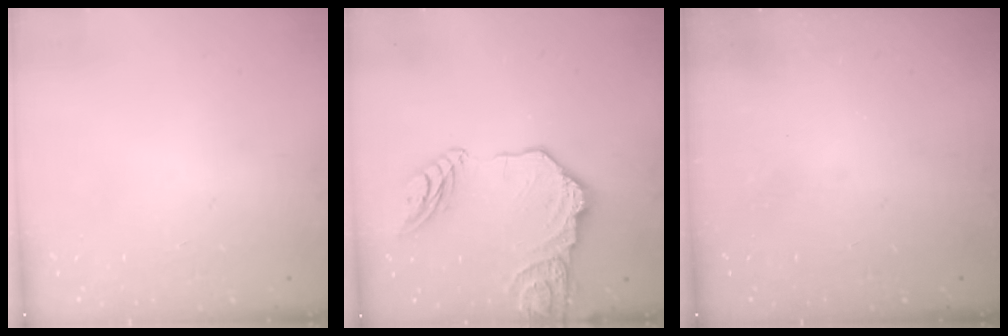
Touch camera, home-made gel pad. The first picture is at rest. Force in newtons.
{"total": 16.9, "press": 16.8, "slide": 1.9}
{"total": 0.0}